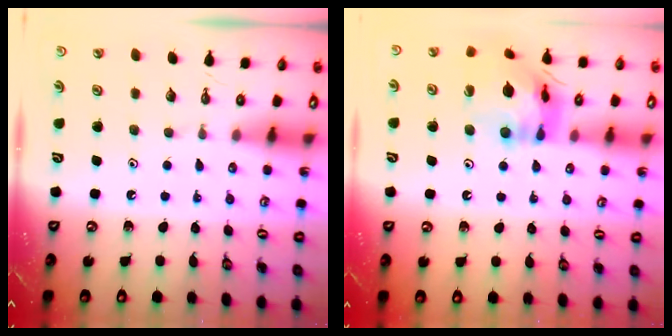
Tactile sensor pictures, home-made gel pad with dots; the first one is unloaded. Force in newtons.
{"total": 15.1, "press": 15.0, "slide": 1.6}